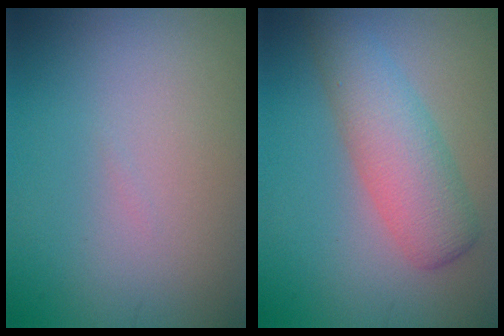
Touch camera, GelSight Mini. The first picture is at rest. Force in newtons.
{"total": 5.0, "press": 5.0, "slide": 0.2}